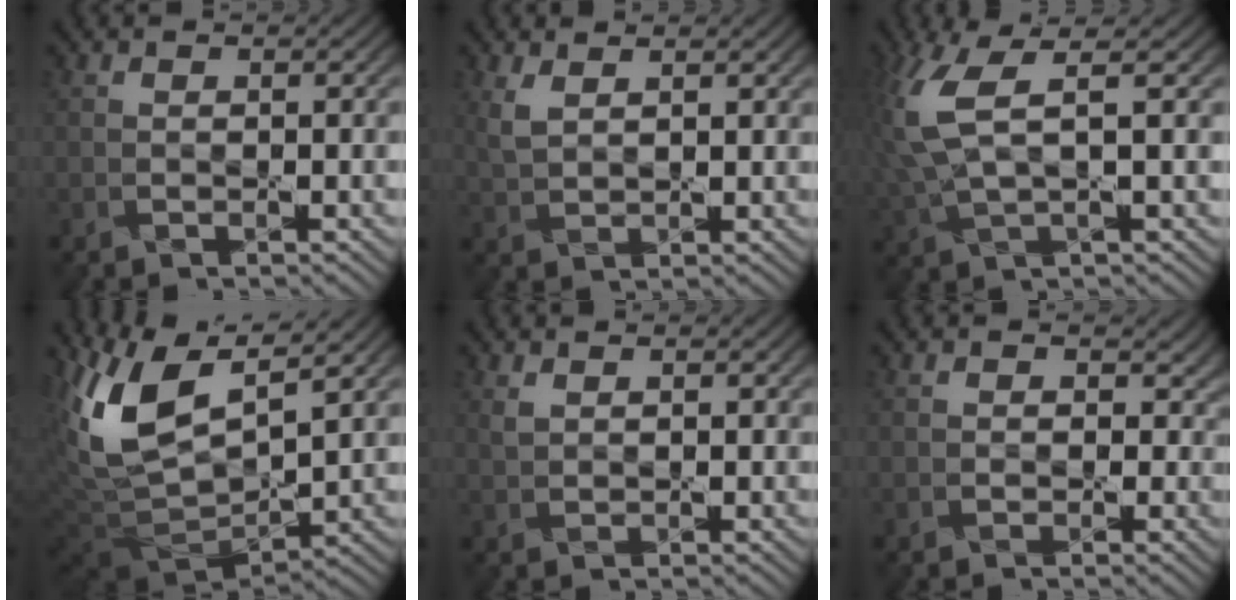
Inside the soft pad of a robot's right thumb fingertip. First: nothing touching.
{"total": 3.0, "force": [1.8, 1.3, 2.0], "torque": [-0.058, 0.000, 0.043]}
{"total": 8.1, "force": [2.5, 2.7, 7.2], "torque": [-0.189, 0.010, 0.051]}
{"total": 14.5, "force": [5.8, 6.7, 11.4], "torque": [-0.270, 0.005, 0.111]}
{"total": 1.7, "force": [1.1, 0.9, 0.9], "torque": [-0.025, -0.002, 0.024]}
{"total": 2.6, "force": [0.6, 2.2, 1.2], "torque": [-0.016, -0.004, 0.001]}